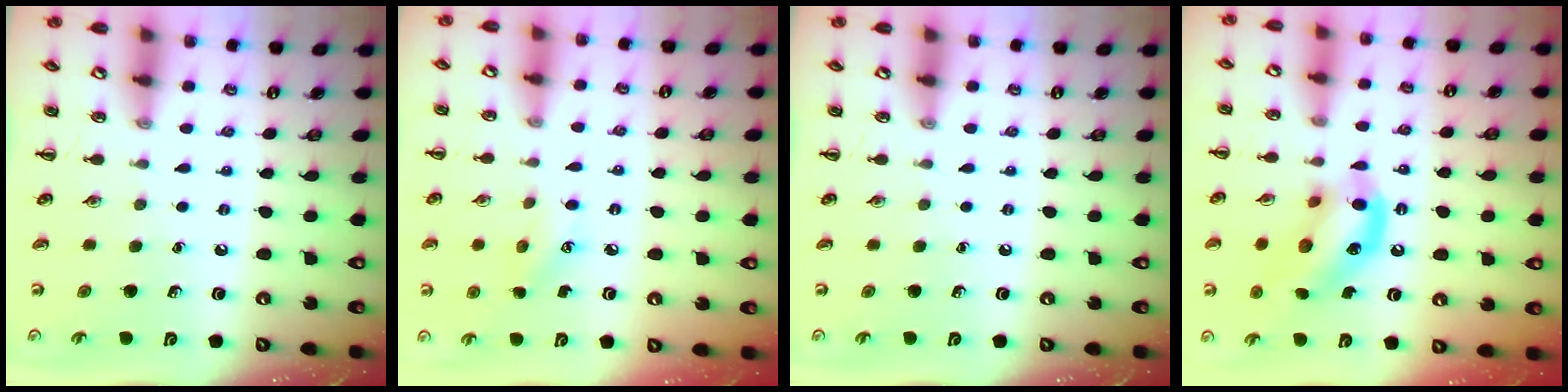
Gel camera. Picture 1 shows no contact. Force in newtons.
{"total": 5.6, "press": 5.5, "slide": 1.3}
{"total": 0.0}
{"total": 14.5, "press": 14.3, "slide": 2.7}